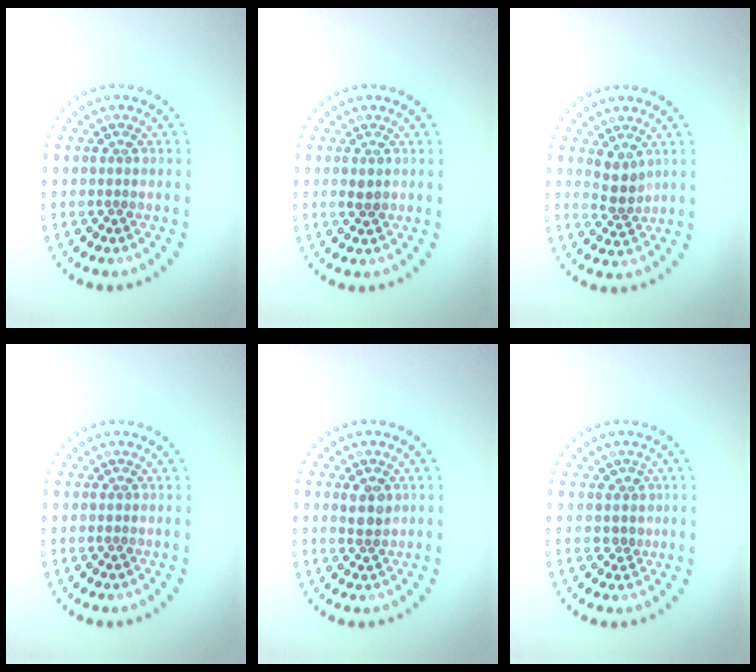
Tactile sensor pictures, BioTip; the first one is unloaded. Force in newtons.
{"total": 1.0, "press": 1.0, "slide": 0.1}
{"total": 2.1, "press": 1.6, "slide": 1.2}
{"total": 0.0}
{"total": 1.9, "press": 1.8, "slide": 0.7}
{"total": 1.5, "press": 1.1, "slide": 0.9}